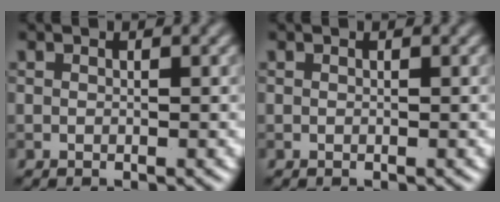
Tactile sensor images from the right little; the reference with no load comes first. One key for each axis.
{"total": 0.0}